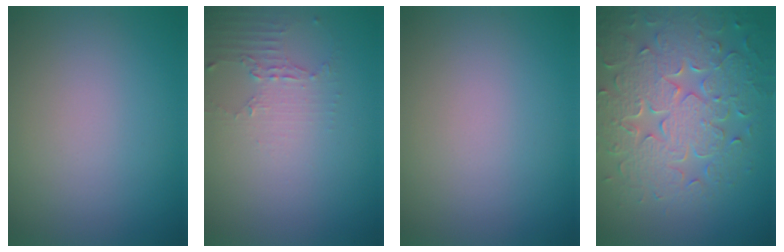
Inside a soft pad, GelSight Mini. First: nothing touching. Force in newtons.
{"total": 2.0, "press": 1.5, "slide": 1.4}
{"total": 0.0}
{"total": 8.3, "press": 6.2, "slide": 5.6}